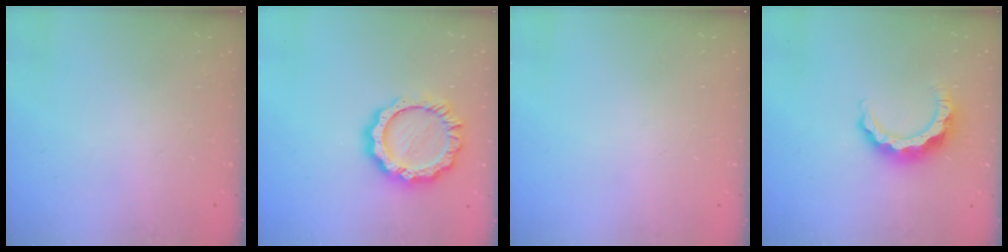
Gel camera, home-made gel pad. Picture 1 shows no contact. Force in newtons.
{"total": 13.9, "press": 13.9, "slide": 1.3}
{"total": 0.0}
{"total": 8.6, "press": 8.6, "slide": 0.6}